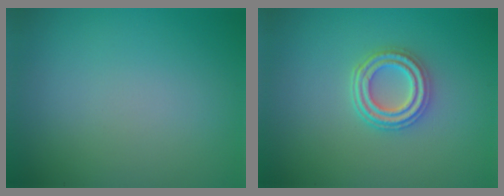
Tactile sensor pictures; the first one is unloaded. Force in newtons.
{"total": 3.6, "press": 3.0, "slide": 2.0}